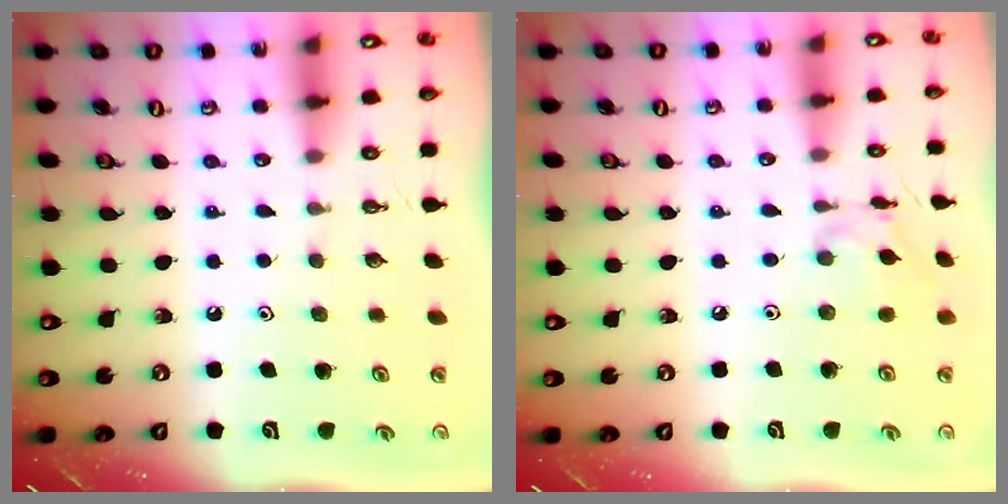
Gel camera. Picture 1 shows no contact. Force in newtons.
{"total": 8.2, "press": 8.2, "slide": 0.5}